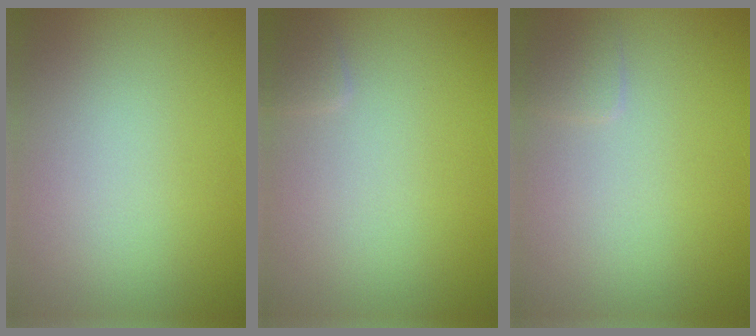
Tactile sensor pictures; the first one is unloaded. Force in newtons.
{"total": 0.8, "press": 0.8, "slide": 0.0}
{"total": 0.9, "press": 0.9, "slide": 0.1}